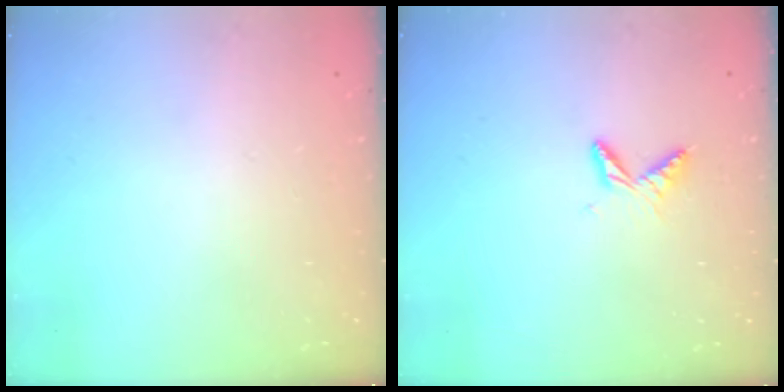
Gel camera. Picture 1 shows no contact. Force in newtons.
{"total": 6.2, "press": 6.1, "slide": 0.6}